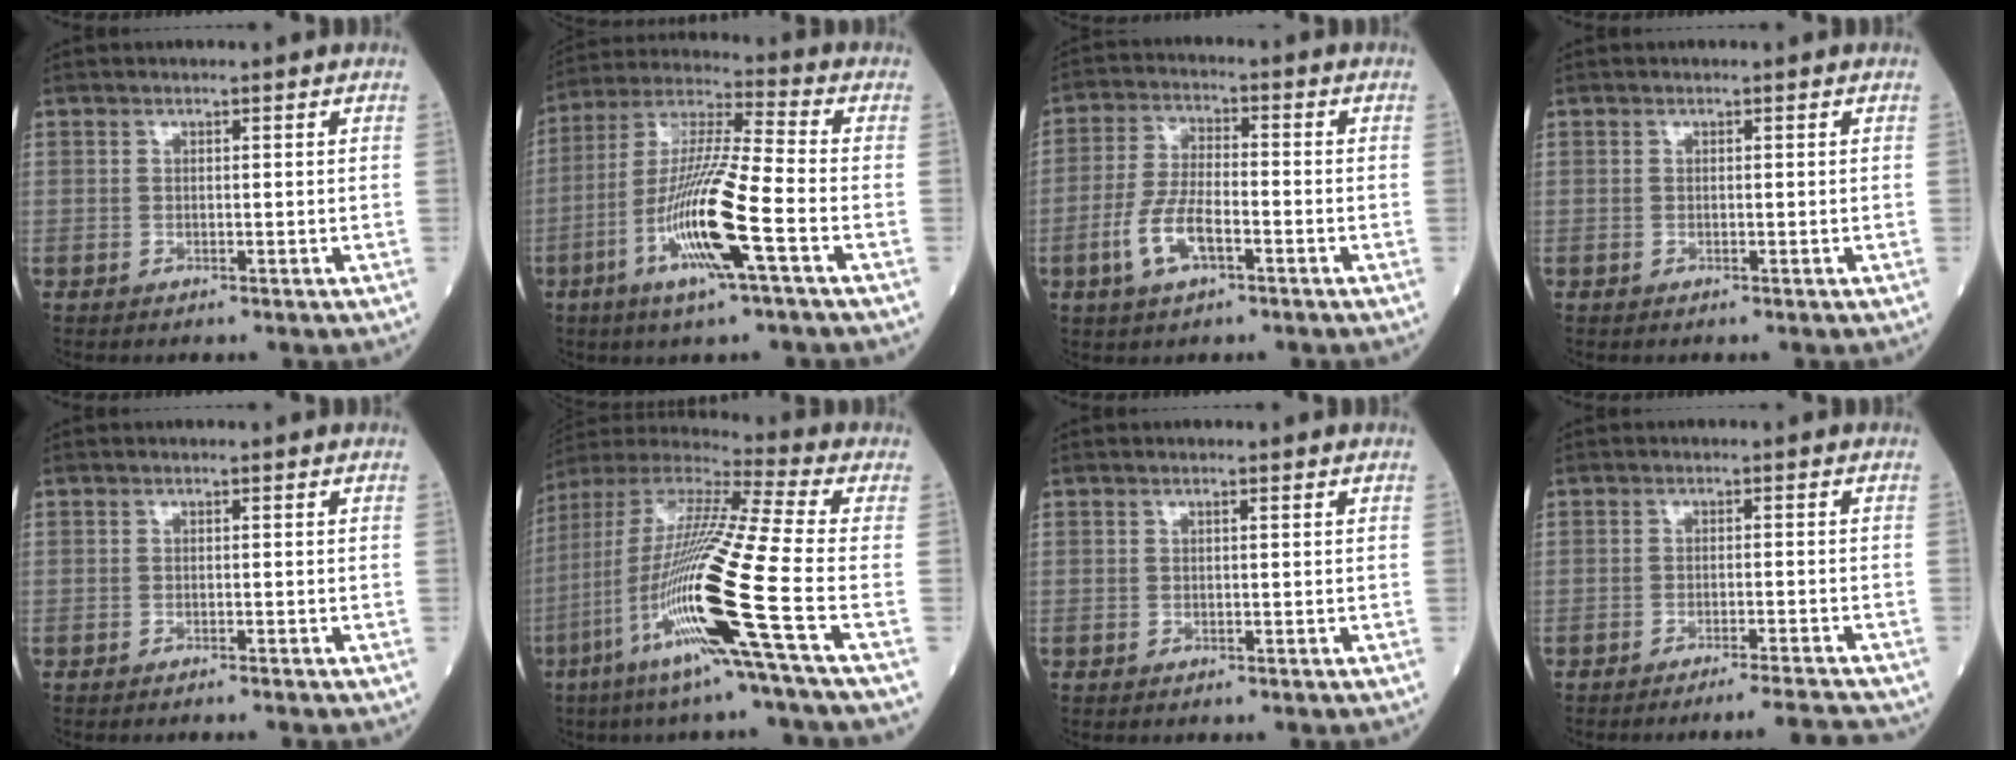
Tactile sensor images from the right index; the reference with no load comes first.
{"total": 14.8, "force": [-5.3, 0.3, 13.8], "torque": [-0.278, -0.009, -0.104]}
{"total": 7.4, "force": [-2.9, 2.6, 6.3], "torque": [-0.132, 0.002, -0.056]}
{"total": 0.0}
{"total": 1.3, "force": [-1.2, -0.2, 0.6], "torque": [-0.009, 0.001, -0.015]}
{"total": 21.4, "force": [-7.3, -1.3, 20.1], "torque": [-0.424, -0.035, -0.155]}
{"total": 0.0}
{"total": 5.9, "force": [-5.7, -1.2, 1.1], "torque": [-0.003, -0.003, -0.082]}